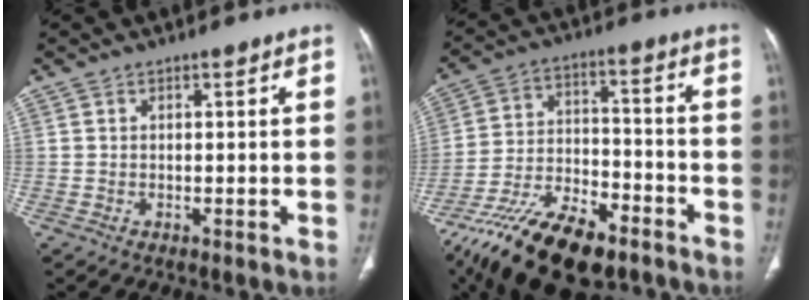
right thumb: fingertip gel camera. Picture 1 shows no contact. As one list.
[{"total": 19.4, "force": [-13.3, 8.1, 11.6], "torque": [-0.213, 0.051, -0.233]}]